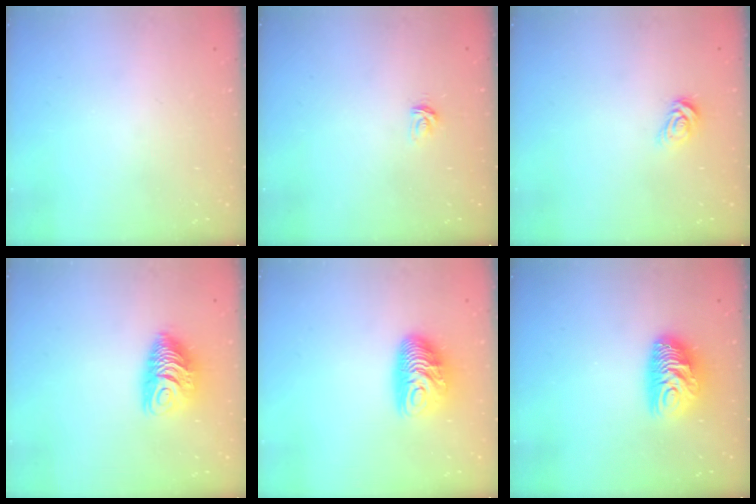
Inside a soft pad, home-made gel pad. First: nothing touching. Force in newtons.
{"total": 2.7, "press": 2.7, "slide": 0.4}
{"total": 6.2, "press": 6.2, "slide": 0.5}
{"total": 9.7, "press": 9.7, "slide": 0.1}
{"total": 10.6, "press": 10.5, "slide": 0.9}
{"total": 10.7, "press": 10.6, "slide": 0.8}